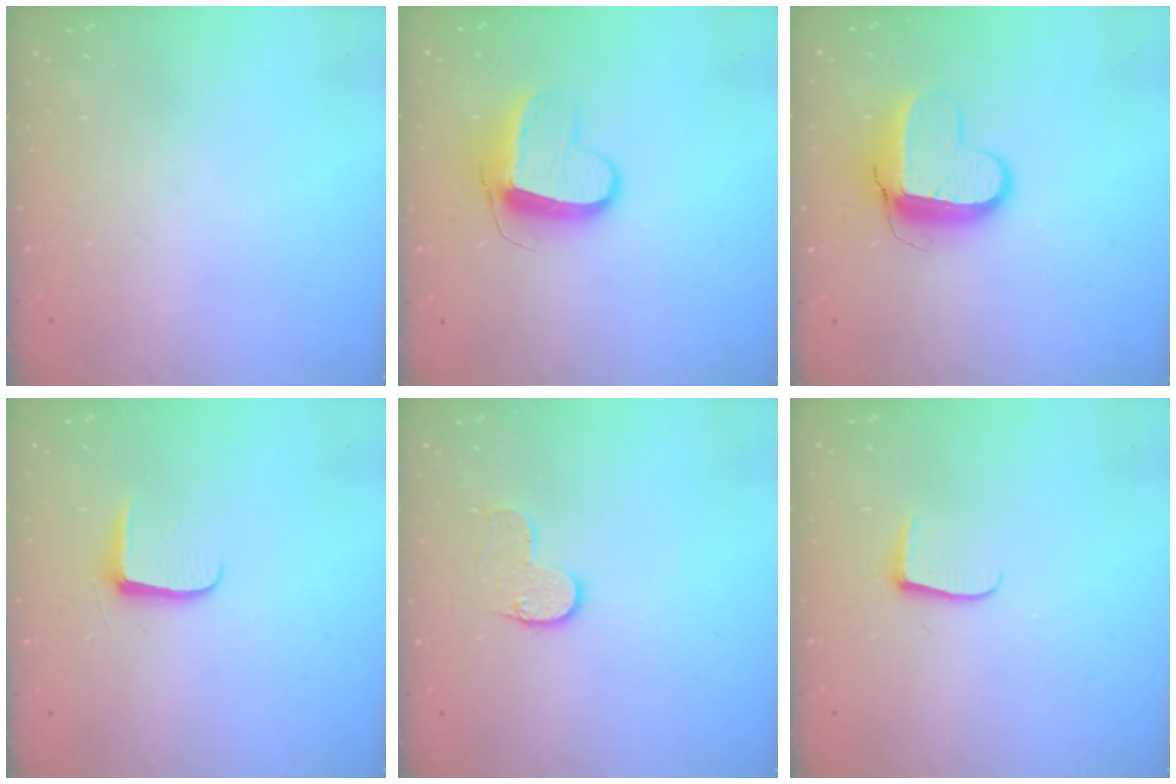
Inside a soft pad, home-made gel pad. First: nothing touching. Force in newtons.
{"total": 9.5, "press": 9.5, "slide": 0.2}
{"total": 9.9, "press": 9.9, "slide": 0.9}
{"total": 5.9, "press": 5.8, "slide": 0.8}
{"total": 6.3, "press": 6.3, "slide": 0.3}
{"total": 4.9, "press": 4.8, "slide": 0.6}